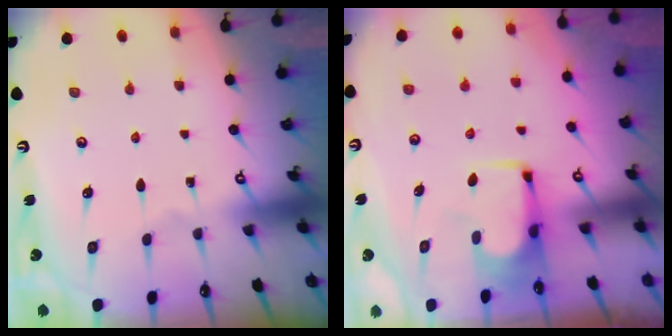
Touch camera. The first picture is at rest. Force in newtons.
{"total": 1.5, "press": 1.5, "slide": 0.2}